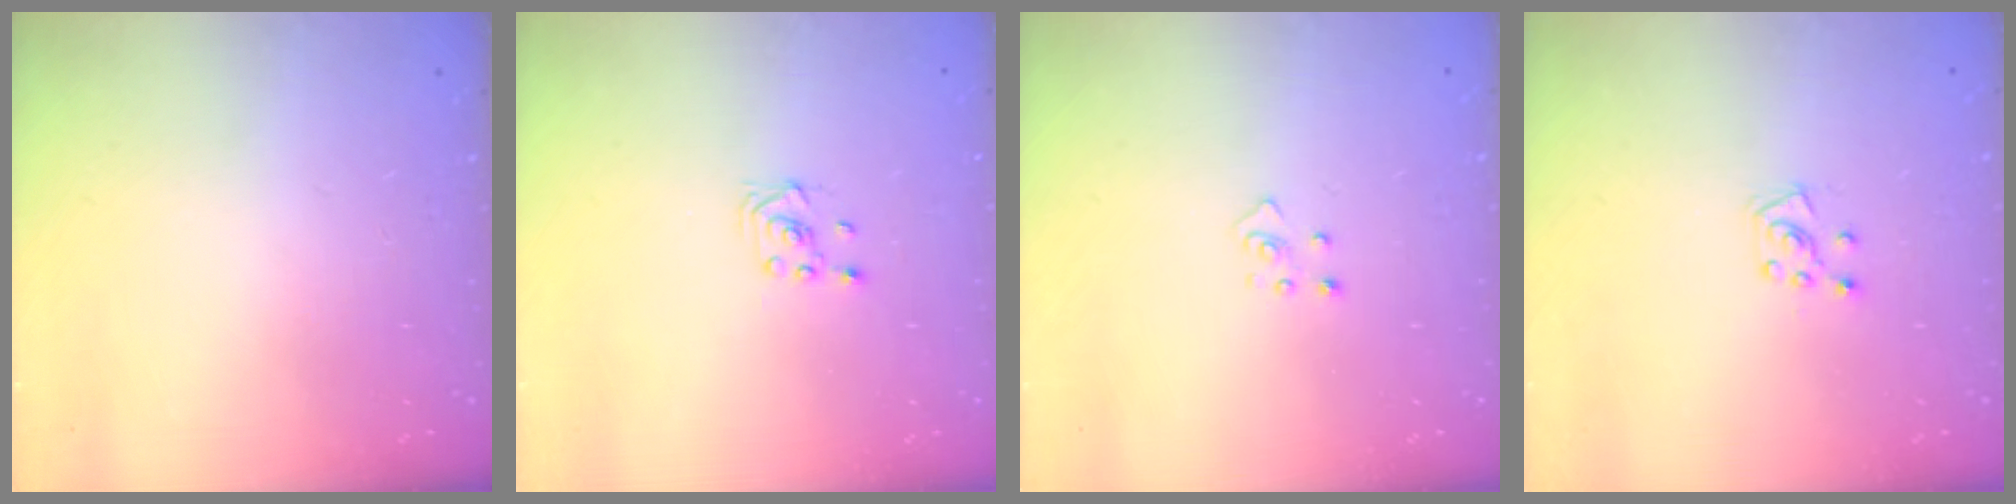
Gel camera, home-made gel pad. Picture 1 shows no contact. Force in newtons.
{"total": 1.6, "press": 1.4, "slide": 0.9}
{"total": 2.5, "press": 2.4, "slide": 0.3}
{"total": 6.2, "press": 6.1, "slide": 0.6}